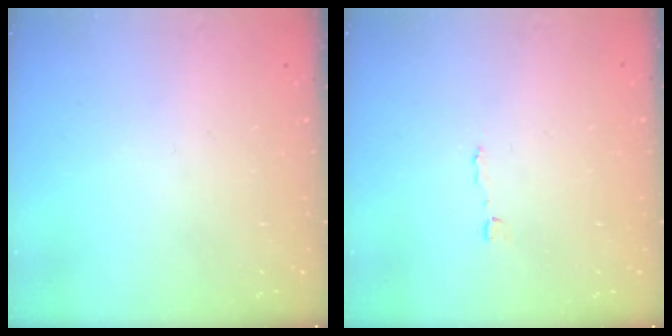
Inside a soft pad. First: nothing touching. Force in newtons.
{"total": 1.2, "press": 1.2, "slide": 0.0}